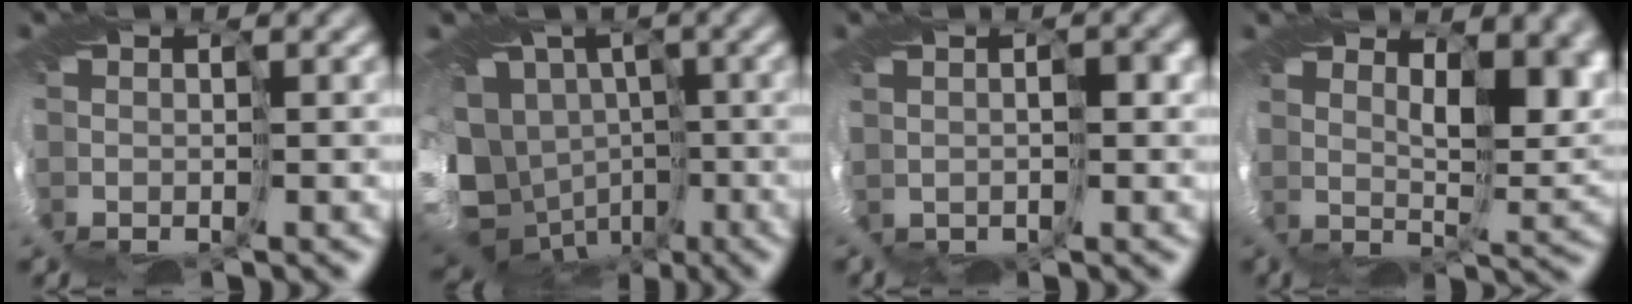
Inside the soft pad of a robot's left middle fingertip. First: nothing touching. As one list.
[{"total": 14.3, "force": [-3.7, 12.1, 6.7], "torque": [-0.163, -0.012, -0.073]}, {"total": 1.4, "force": [0.2, 0.9, 1.0], "torque": [-0.014, 0.014, 0.009]}, {"total": 5.2, "force": [3.0, 1.6, 3.9], "torque": [-0.061, 0.003, 0.050]}]